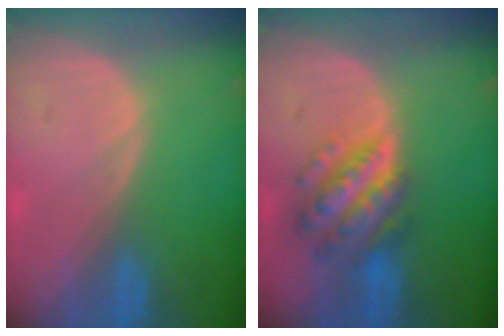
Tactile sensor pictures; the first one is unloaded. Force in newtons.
{"total": 7.7, "press": 7.7, "slide": 0.4}